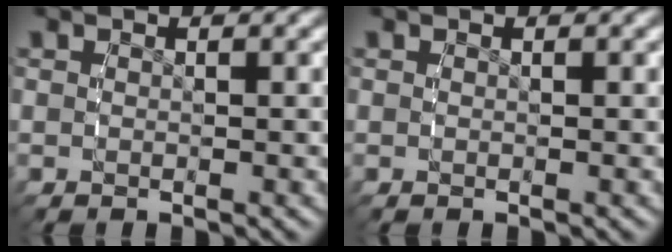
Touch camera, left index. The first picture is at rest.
{"total": 0.0}